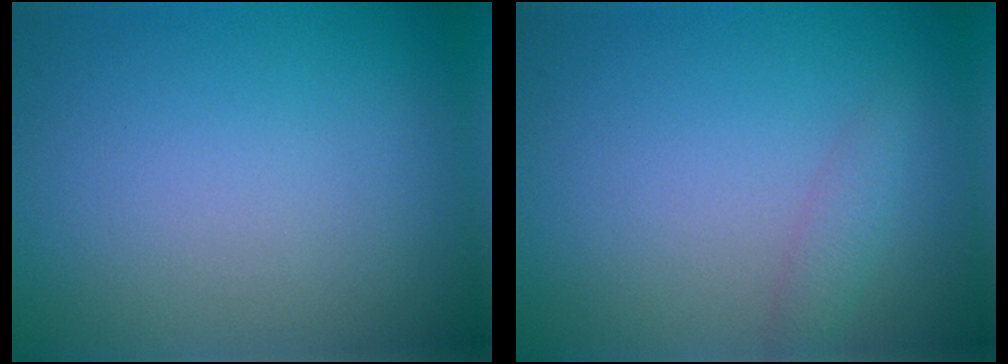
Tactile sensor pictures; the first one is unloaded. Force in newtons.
{"total": 1.3, "press": 1.3, "slide": 0.0}